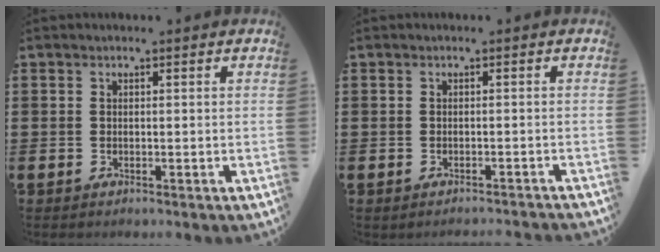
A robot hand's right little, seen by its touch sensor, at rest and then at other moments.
{"total": 1.0, "force": [-1.0, -0.2, -0.1], "torque": [0.000, 0.002, -0.021]}